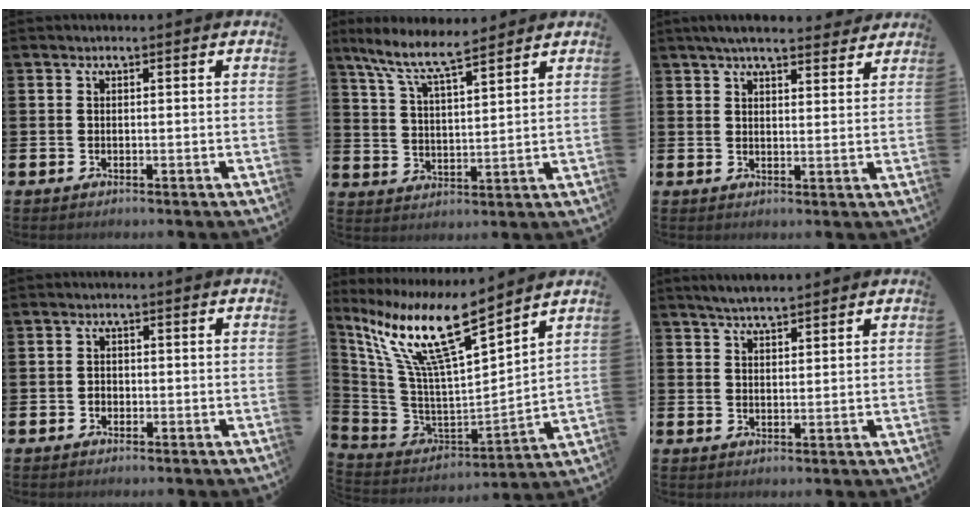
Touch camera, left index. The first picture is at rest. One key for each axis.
{"total": 8.5, "fx": 7.5, "fy": 1.1, "fz": 3.9, "tx": -0.100, "ty": -0.031, "tz": 0.135}
{"total": 5.1, "fx": 4.7, "fy": 0.8, "fz": 1.7, "tx": -0.029, "ty": -0.019, "tz": 0.084}
{"total": 1.1, "fx": -0.4, "fy": 0.9, "fz": 0.3, "tx": -0.002, "ty": 0.002, "tz": -0.010}
{"total": 12.9, "fx": 8.9, "fy": 2.4, "fz": 9.0, "tx": -0.221, "ty": -0.063, "tz": 0.147}
{"total": 3.8, "fx": 3.7, "fy": 0.4, "fz": 0.9, "tx": -0.020, "ty": -0.011, "tz": 0.067}